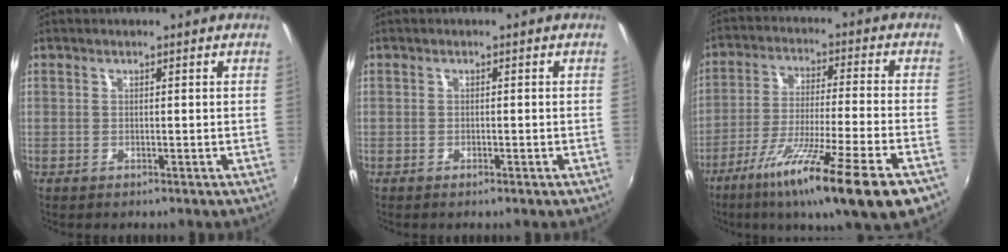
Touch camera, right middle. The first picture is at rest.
{"total": 0.6, "force": [-0.5, 0.1, 0.3], "torque": [-0.006, 0.000, -0.008]}
{"total": 19.4, "force": [-11.9, 0.4, 15.4], "torque": [-0.269, -0.069, -0.193]}